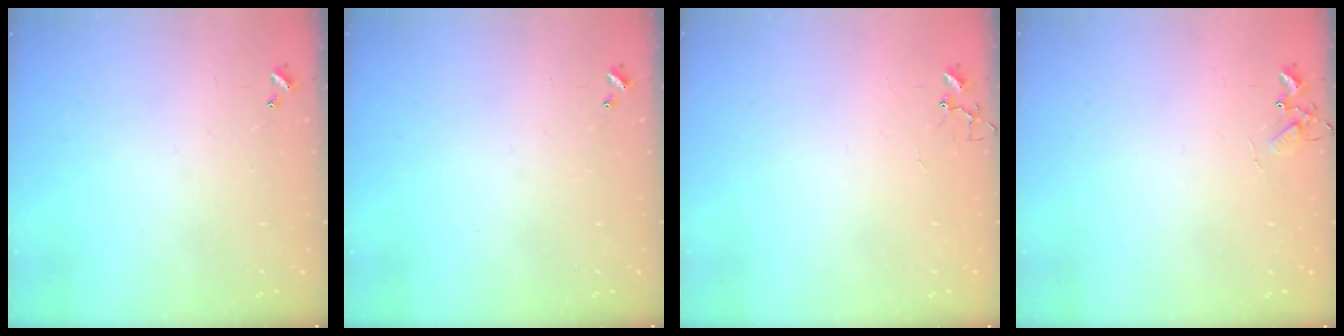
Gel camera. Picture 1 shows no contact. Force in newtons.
{"total": 0.0}
{"total": 3.8, "press": 3.7, "slide": 0.3}
{"total": 5.9, "press": 5.9, "slide": 0.3}